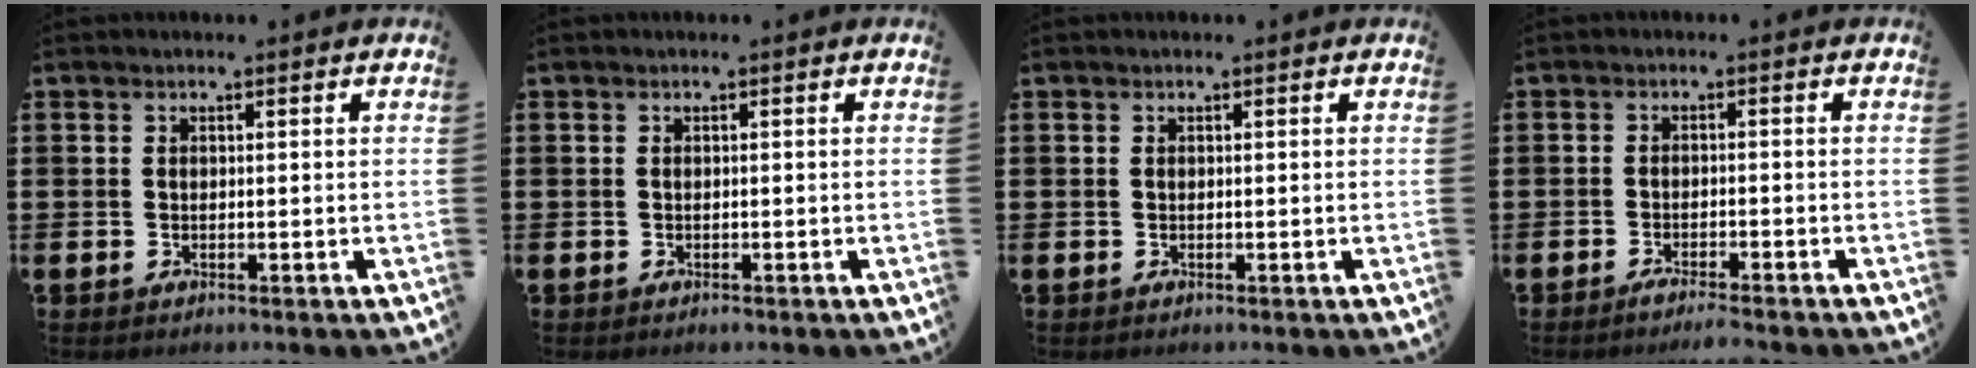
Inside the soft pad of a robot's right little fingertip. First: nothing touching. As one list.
[{"total": 0.0}, {"total": 0.0}, {"total": 1.8, "force": [-1.6, 0.0, 0.8], "torque": [-0.014, 0.004, -0.030]}]